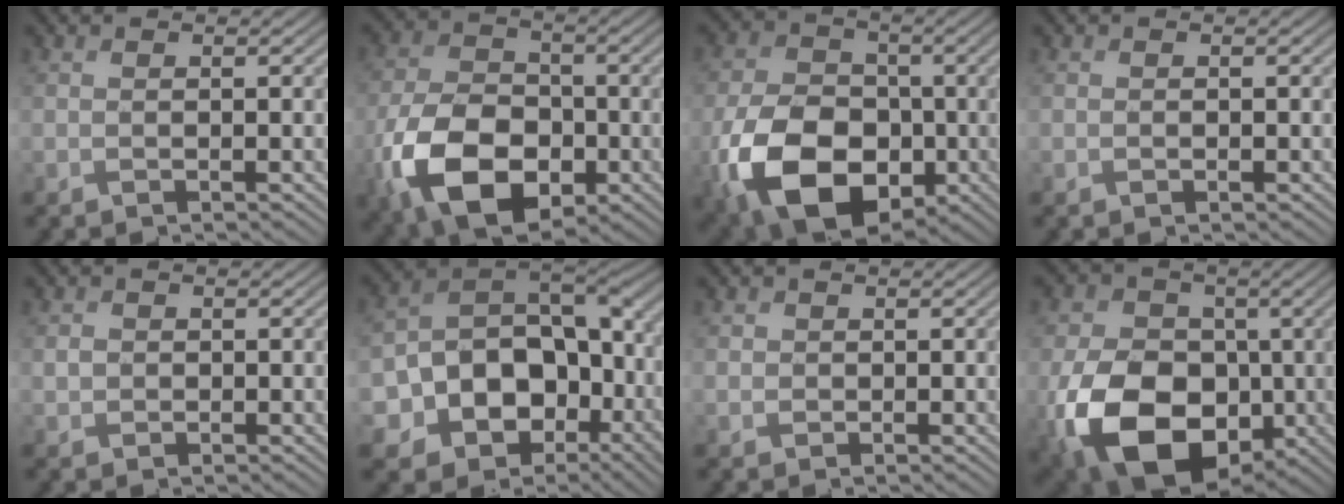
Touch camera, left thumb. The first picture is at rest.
{"total": 13.9, "force": [-5.3, 8.9, 9.3], "torque": [-0.220, -0.036, -0.102]}
{"total": 15.5, "force": [-5.3, 10.5, 10.1], "torque": [-0.233, -0.044, -0.099]}
{"total": 0.0}
{"total": 1.2, "force": [0.2, 1.1, 0.5], "torque": [-0.012, -0.002, 0.000]}
{"total": 15.6, "force": [-3.6, 11.4, 10.0], "torque": [-0.208, -0.033, -0.053]}
{"total": 1.1, "force": [0.3, 1.1, 0.1], "torque": [-0.003, -0.004, 0.003]}
{"total": 17.7, "force": [-5.2, 12.3, 11.6], "torque": [-0.248, -0.043, -0.089]}